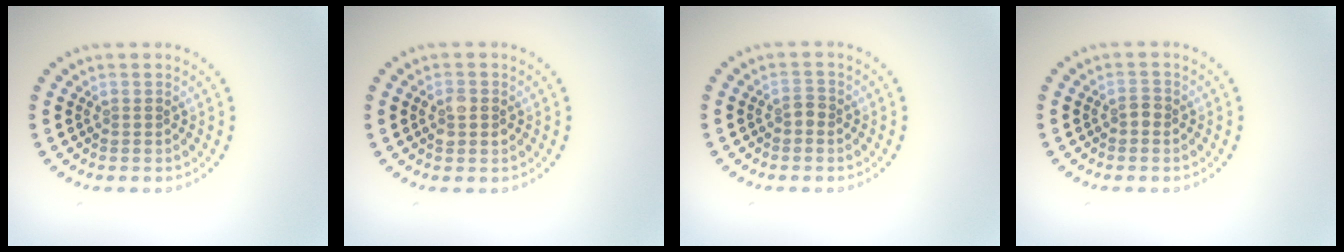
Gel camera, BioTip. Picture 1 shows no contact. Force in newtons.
{"total": 2.1, "press": 2.1, "slide": 0.1}
{"total": 0.8, "press": 0.8, "slide": 0.2}
{"total": 0.8, "press": 0.7, "slide": 0.2}